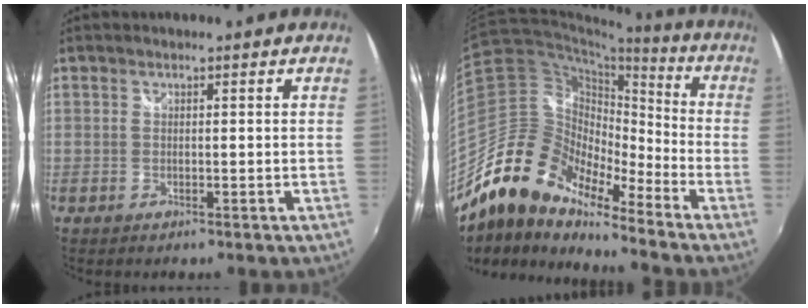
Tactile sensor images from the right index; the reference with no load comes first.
{"total": 18.2, "force": [-14.0, 7.1, 9.1], "torque": [-0.164, -0.002, -0.278]}